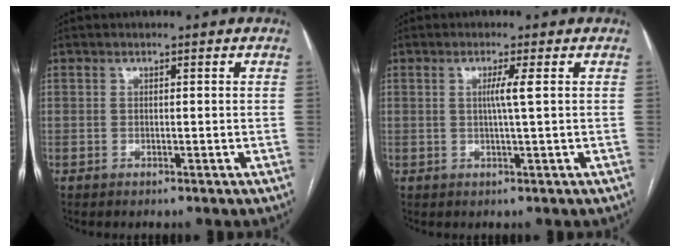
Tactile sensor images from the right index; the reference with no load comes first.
{"total": 2.4, "force": [0.4, -0.7, 2.2], "torque": [-0.041, -0.002, 0.008]}